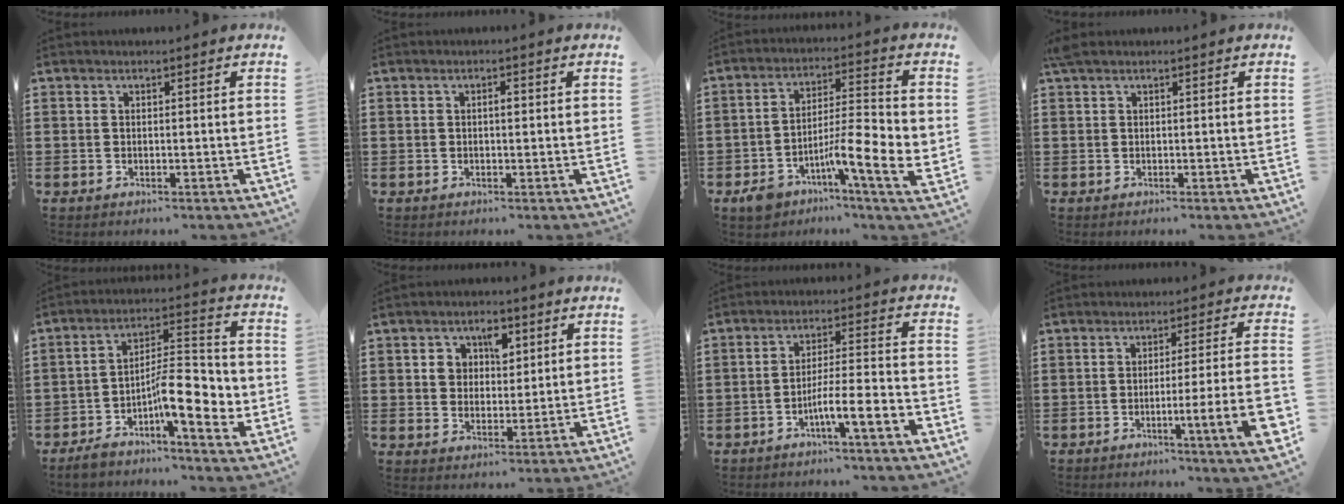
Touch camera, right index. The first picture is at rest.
{"total": 1.1, "force": [0.1, 0.4, 1.0], "torque": [-0.020, 0.001, 0.000]}
{"total": 11.3, "force": [-3.7, 2.8, 10.3], "torque": [-0.167, -0.004, -0.062]}
{"total": 0.6, "force": [0.2, 0.2, 0.5], "torque": [-0.012, 0.002, 0.004]}
{"total": 11.1, "force": [-4.0, 3.1, 9.9], "torque": [-0.151, -0.008, -0.073]}
{"total": 4.8, "force": [2.2, 3.6, 2.3], "torque": [-0.045, 0.010, 0.033]}
{"total": 6.7, "force": [-4.2, 0.4, 5.2], "torque": [-0.087, 0.000, -0.076]}
{"total": 9.3, "force": [-3.2, 0.4, 8.7], "torque": [-0.135, -0.011, -0.057]}